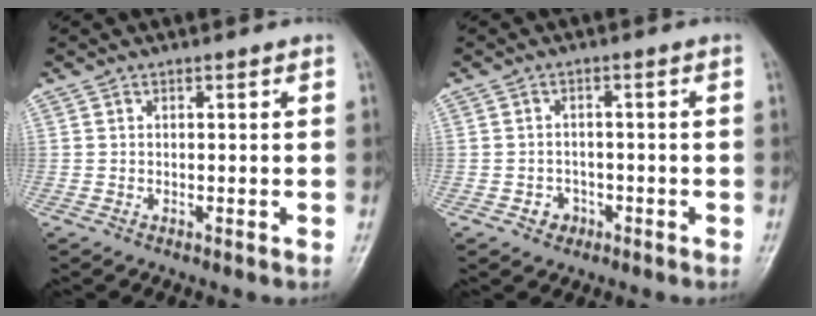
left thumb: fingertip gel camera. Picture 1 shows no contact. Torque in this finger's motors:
{"motor_torque": [-0.01, 0.05, 0.32, 0.30, -0.01]}